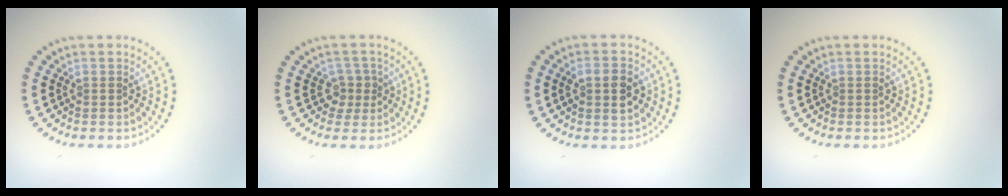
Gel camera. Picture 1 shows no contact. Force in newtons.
{"total": 1.8, "press": 1.3, "slide": 1.3}
{"total": 2.8, "press": 2.8, "slide": 0.4}
{"total": 0.0}